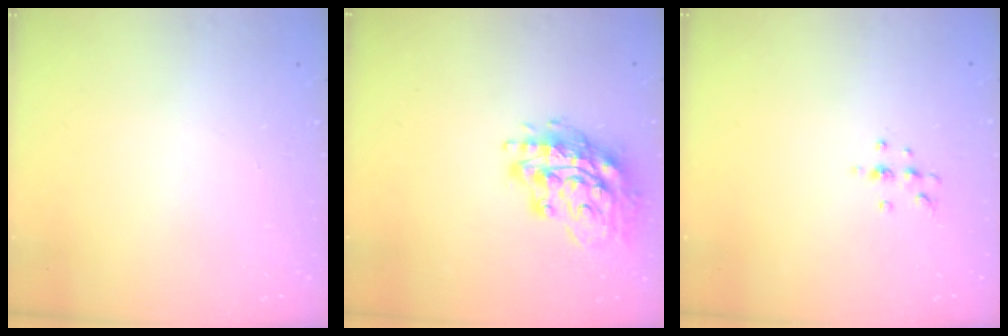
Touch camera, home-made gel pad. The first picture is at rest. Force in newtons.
{"total": 16.9, "press": 16.8, "slide": 1.5}
{"total": 5.2, "press": 5.2, "slide": 0.6}